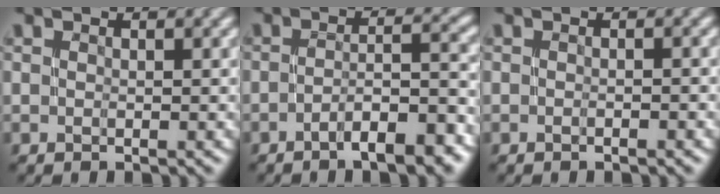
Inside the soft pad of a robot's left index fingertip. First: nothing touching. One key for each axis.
{"total": 7.6, "fx": -4.6, "fy": 1.8, "fz": 5.8, "tx": -0.075, "ty": 0.012, "tz": -0.070}
{"total": 0.8, "fx": -0.4, "fy": -0.1, "fz": 0.6, "tx": -0.011, "ty": 0.001, "tz": -0.009}